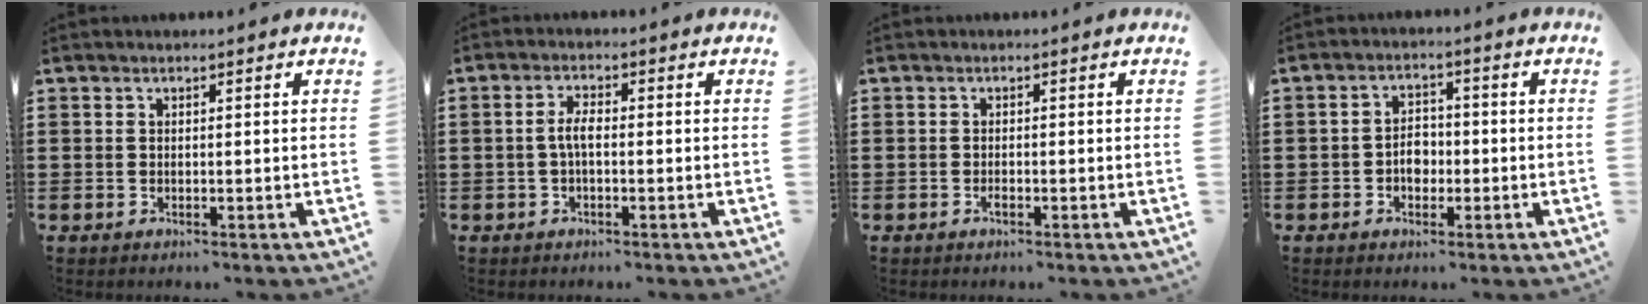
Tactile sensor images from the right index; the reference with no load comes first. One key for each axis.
{"total": 2.9, "fx": -0.4, "fy": 0.8, "fz": 2.8, "tx": -0.065, "ty": -0.001, "tz": -0.011}
{"total": 1.1, "fx": -0.6, "fy": 0.3, "fz": 0.8, "tx": -0.019, "ty": -0.005, "tz": -0.010}
{"total": 3.6, "fx": -0.9, "fy": 2.6, "fz": 2.4, "tx": -0.040, "ty": 0.003, "tz": -0.021}